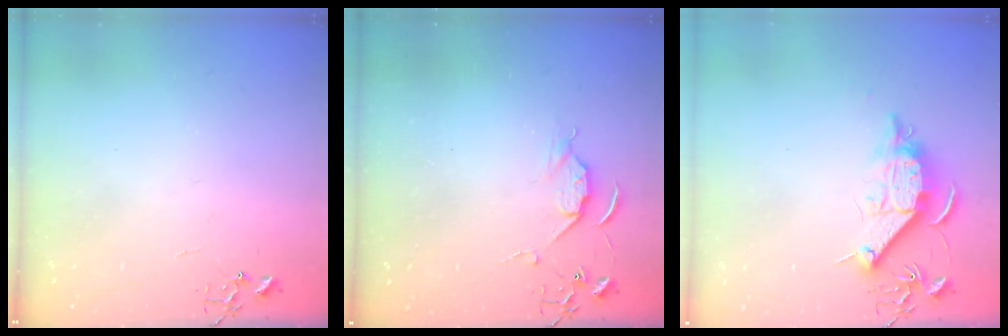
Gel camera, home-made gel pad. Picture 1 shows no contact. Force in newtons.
{"total": 5.2, "press": 5.2, "slide": 0.7}
{"total": 12.0, "press": 12.0, "slide": 0.6}